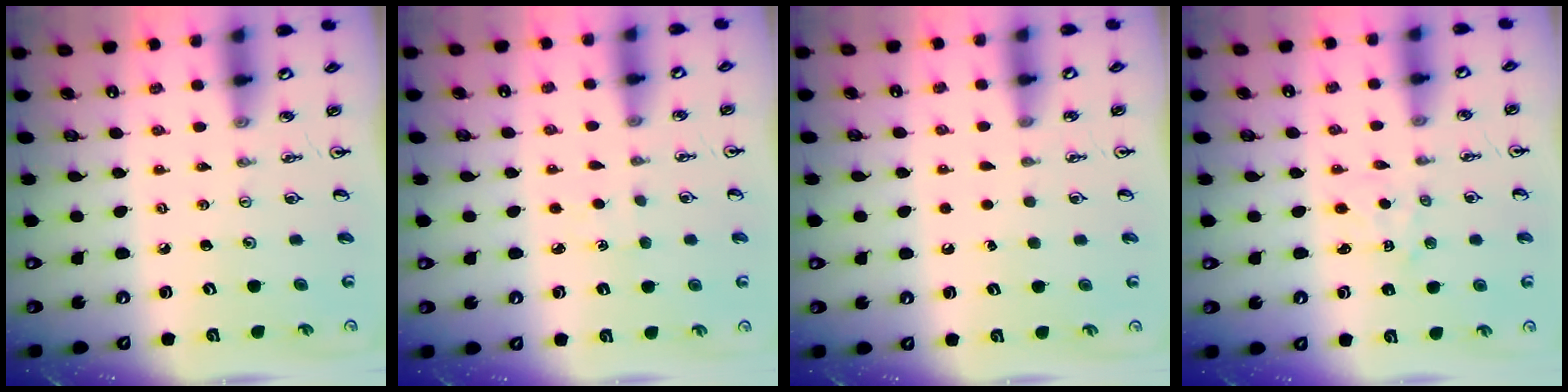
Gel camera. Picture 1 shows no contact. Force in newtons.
{"total": 2.4, "press": 2.4, "slide": 0.3}
{"total": 1.4, "press": 1.4, "slide": 0.1}
{"total": 1.8, "press": 1.7, "slide": 0.3}